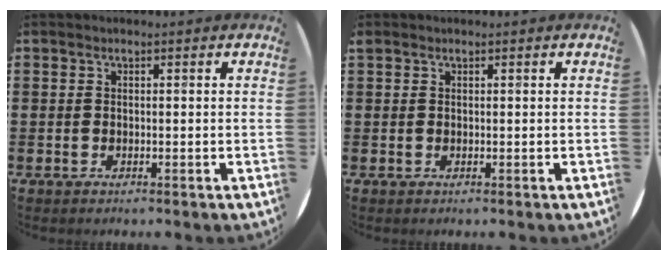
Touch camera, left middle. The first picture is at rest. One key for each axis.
{"total": 0.0}